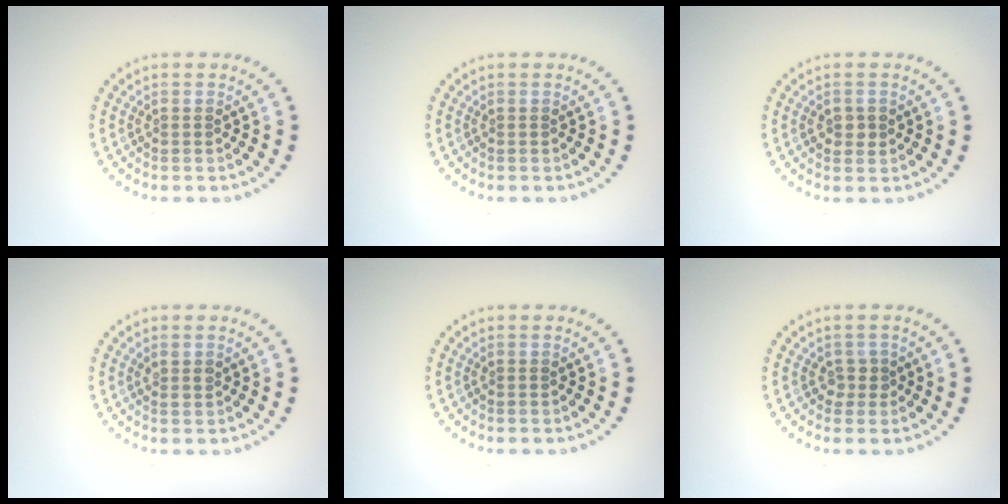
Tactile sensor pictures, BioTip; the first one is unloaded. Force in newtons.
{"total": 0.0}
{"total": 1.5, "press": 1.5, "slide": 0.1}
{"total": 0.9, "press": 0.9, "slide": 0.2}
{"total": 0.0}
{"total": 1.3, "press": 1.1, "slide": 0.7}